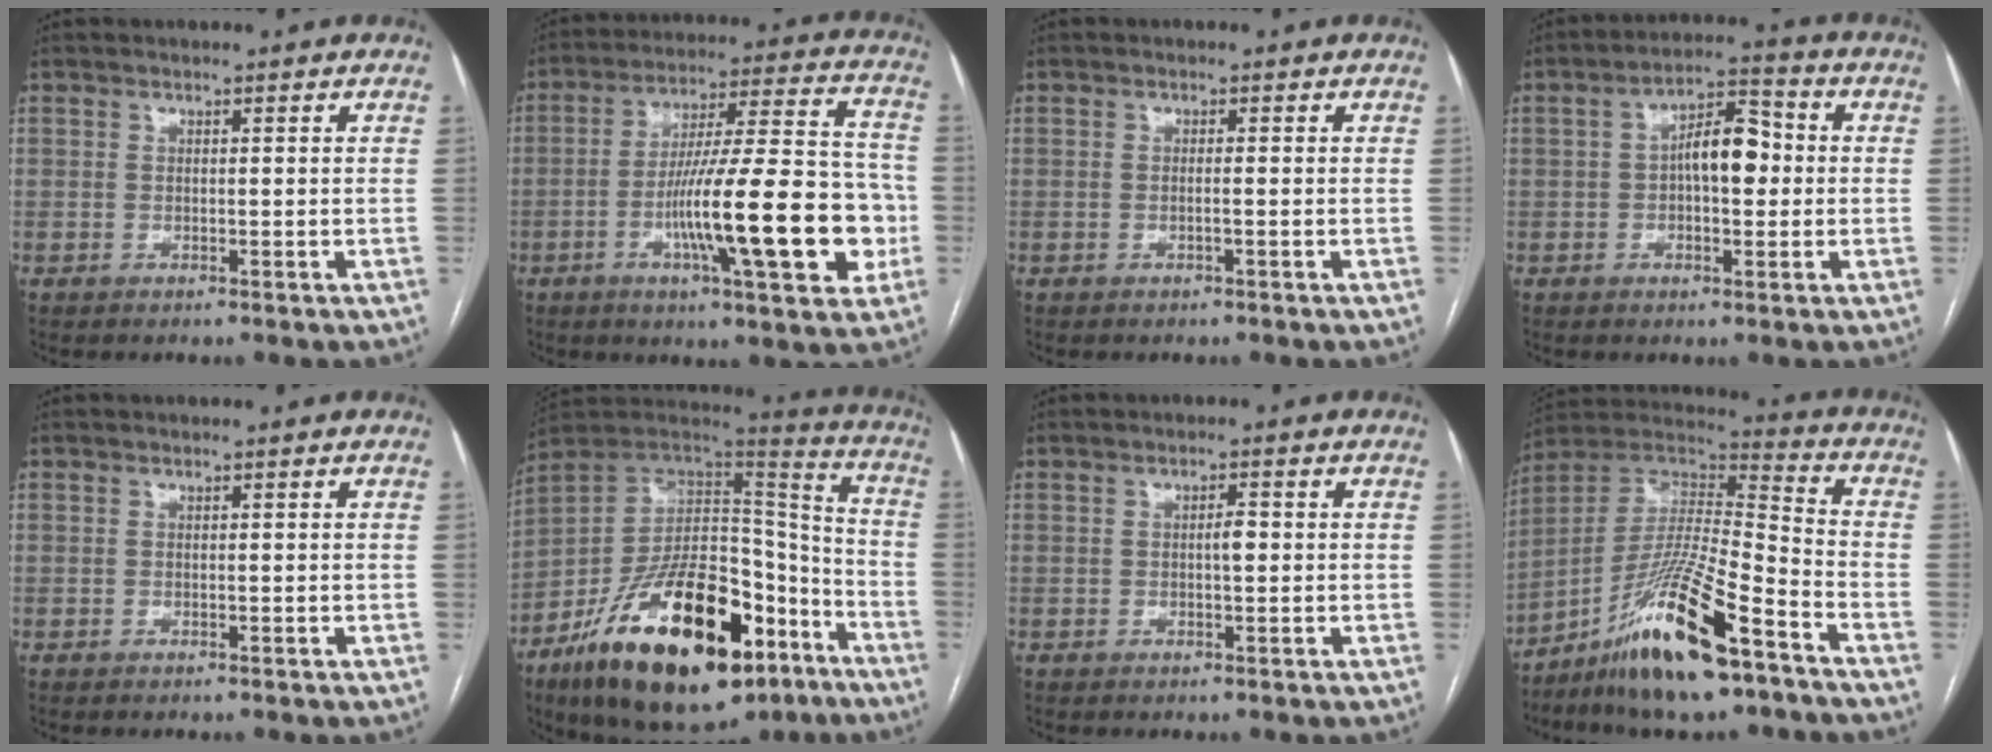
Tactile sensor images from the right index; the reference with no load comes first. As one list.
[{"total": 20.9, "force": [-5.3, 3.1, 20.0], "torque": [-0.291, 0.015, -0.076]}, {"total": 0.7, "force": [-0.2, -0.1, 0.7], "torque": [-0.013, 0.001, -0.002]}, {"total": 7.7, "force": [0.0, 3.1, 7.0], "torque": [-0.118, 0.026, -0.003]}, {"total": 0.0}, {"total": 31.0, "force": [-16.7, 12.9, 22.7], "torque": [-0.375, 0.003, -0.266]}, {"total": 1.9, "force": [0.0, 0.5, 1.8], "torque": [-0.030, 0.003, 0.000]}, {"total": 18.9, "force": [-11.4, 2.4, 14.9], "torque": [-0.303, -0.011, -0.206]}]